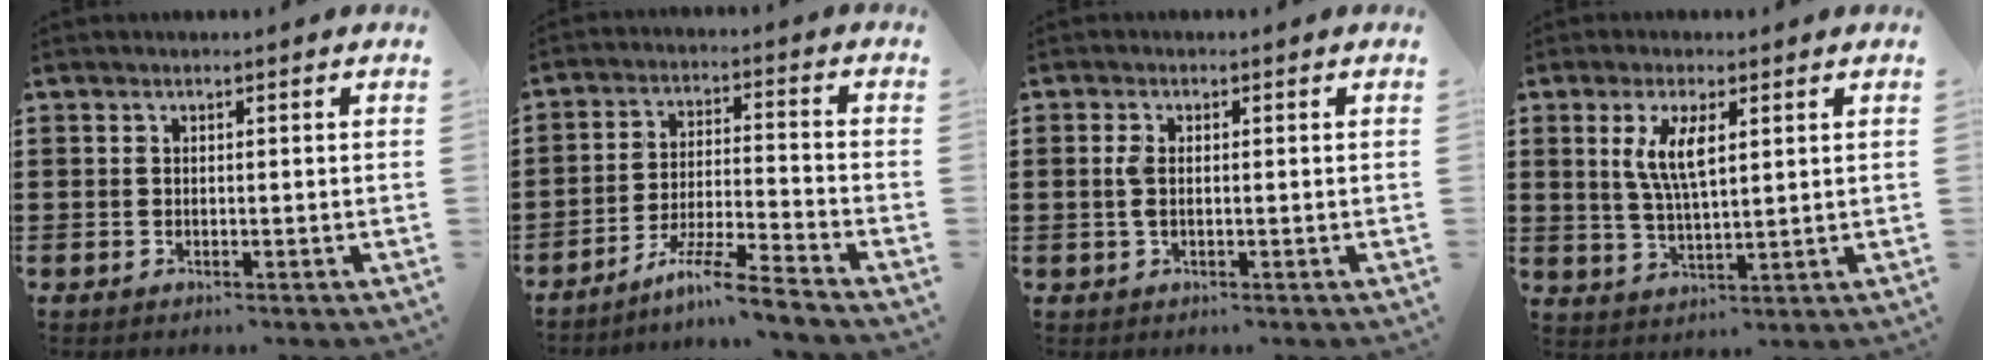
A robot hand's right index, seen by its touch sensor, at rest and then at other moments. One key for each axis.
{"total": 7.3, "fx": -6.2, "fy": -0.5, "fz": 3.8, "tx": -0.083, "ty": -0.012, "tz": -0.123}
{"total": 2.3, "fx": 0.1, "fy": 1.0, "fz": 2.0, "tx": -0.056, "ty": -0.002, "tz": -0.004}
{"total": 6.0, "fx": 2.0, "fy": 1.9, "fz": 5.4, "tx": -0.113, "ty": 0.004, "tz": 0.033}